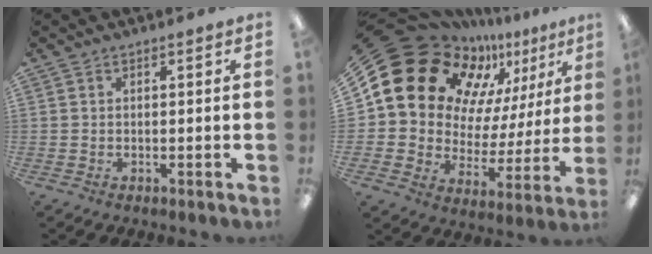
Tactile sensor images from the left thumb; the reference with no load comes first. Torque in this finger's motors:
{"motor_torque": [1.27, 1.37, 1.44, -1.33, 0.35]}